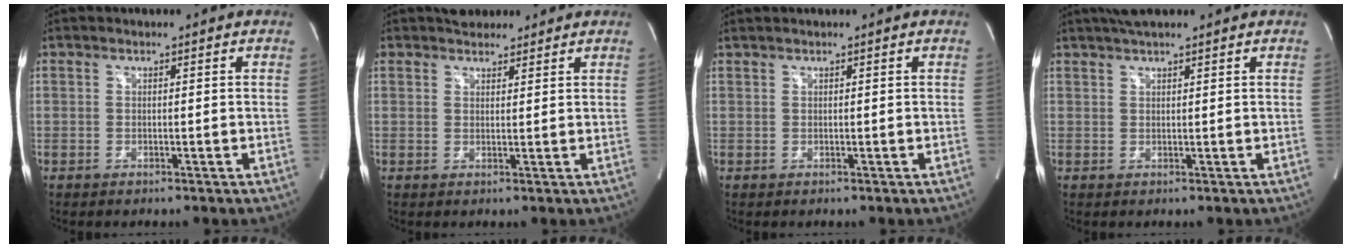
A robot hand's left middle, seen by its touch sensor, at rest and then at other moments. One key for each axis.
{"total": 4.8, "fx": 4.1, "fy": 2.2, "fz": 1.3, "tx": -0.020, "ty": 0.021, "tz": 0.069}
{"total": 0.6, "fx": 0.5, "fy": -0.1, "fz": 0.2, "tx": -0.006, "ty": 0.010, "tz": 0.015}
{"total": 4.6, "fx": 3.8, "fy": 0.4, "fz": 2.5, "tx": -0.046, "ty": 0.026, "tz": 0.066}